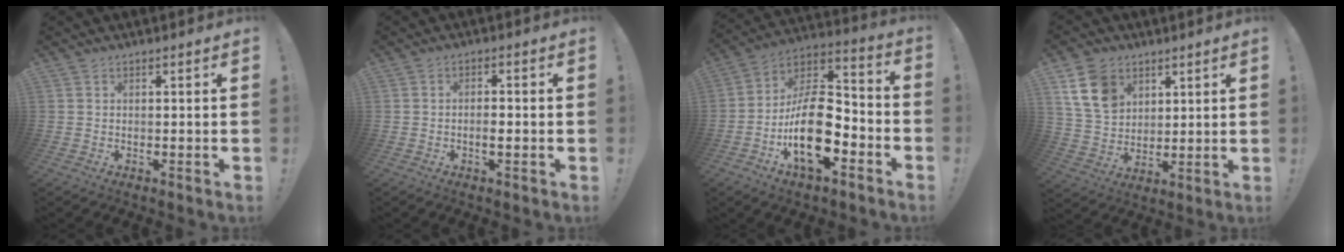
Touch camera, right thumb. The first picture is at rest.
{"total": 2.7, "force": [-1.1, 0.9, 2.4], "torque": [-0.036, 0.000, -0.019]}
{"total": 21.5, "force": [-6.7, 11.4, 16.9], "torque": [-0.301, 0.041, -0.104]}
{"total": 14.1, "force": [6.8, 10.3, 6.7], "torque": [-0.119, -0.016, 0.142]}